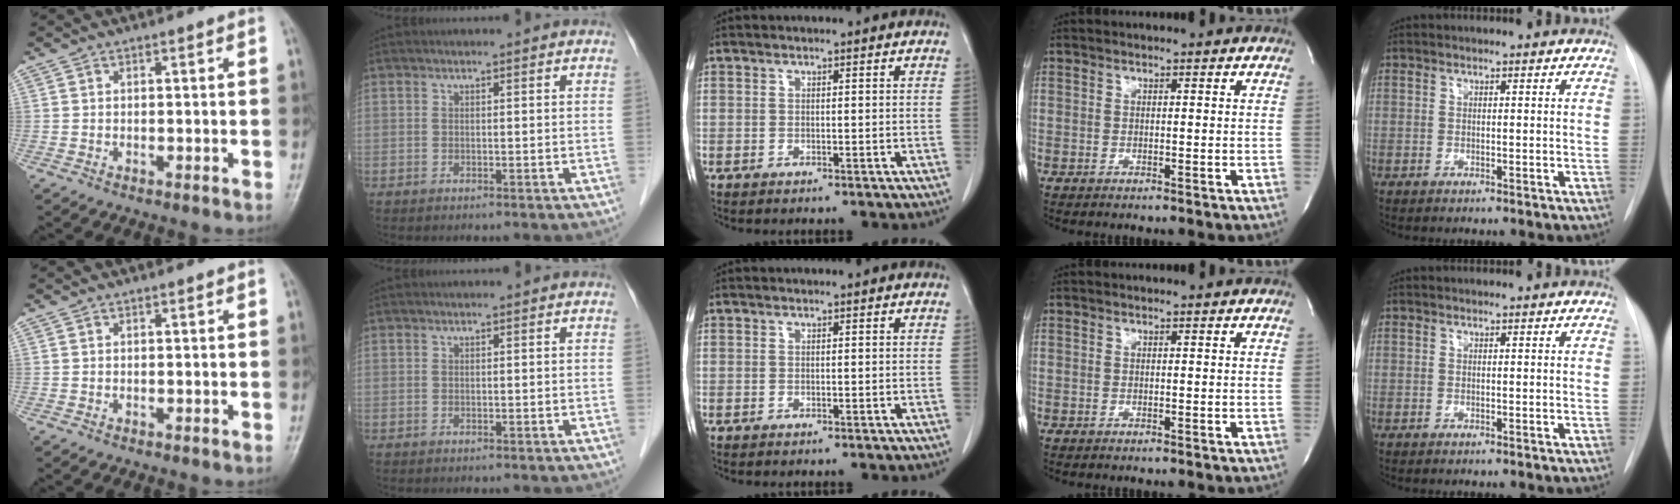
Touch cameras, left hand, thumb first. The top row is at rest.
{}